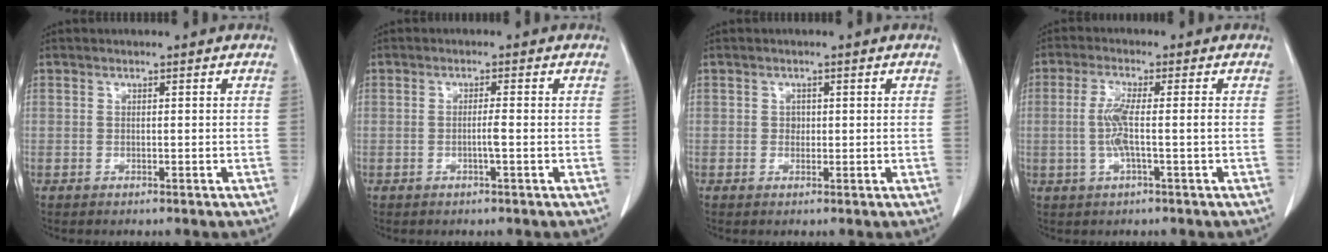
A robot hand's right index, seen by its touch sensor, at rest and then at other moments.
{"total": 1.6, "force": [-0.5, -0.3, 1.5], "torque": [-0.029, -0.001, -0.009]}
{"total": 1.0, "force": [0.1, 0.9, 0.5], "torque": [-0.005, 0.002, 0.001]}
{"total": 4.8, "force": [-0.6, 0.1, 4.8], "torque": [-0.103, 0.000, -0.012]}